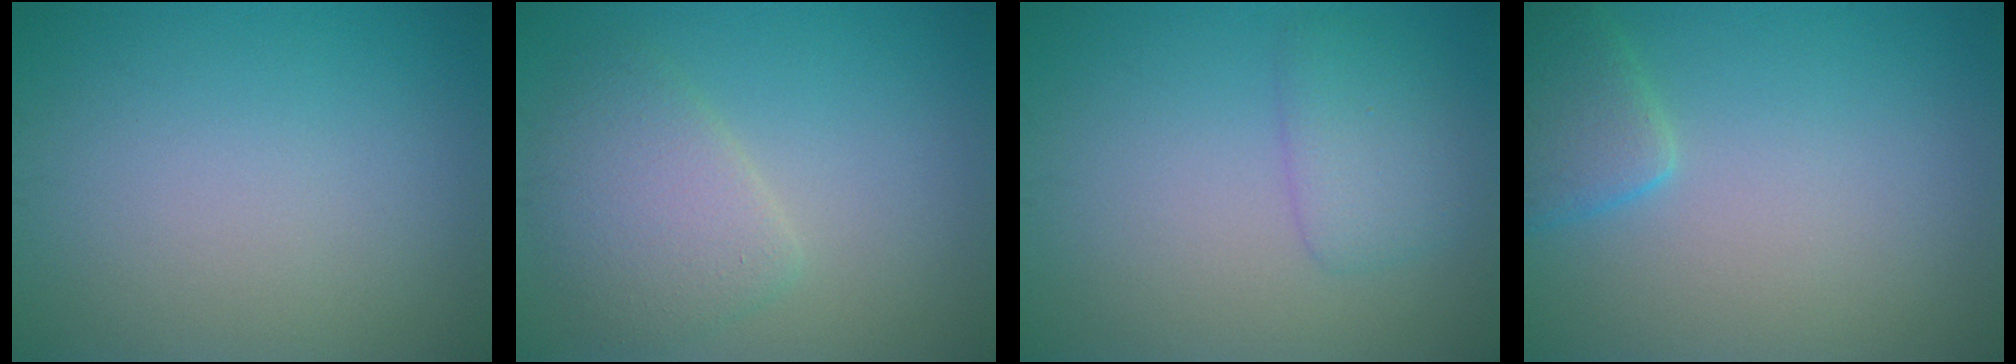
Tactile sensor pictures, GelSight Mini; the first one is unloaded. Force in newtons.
{"total": 3.9, "press": 3.9, "slide": 0.1}
{"total": 2.6, "press": 2.6, "slide": 0.1}
{"total": 2.9, "press": 2.9, "slide": 0.1}